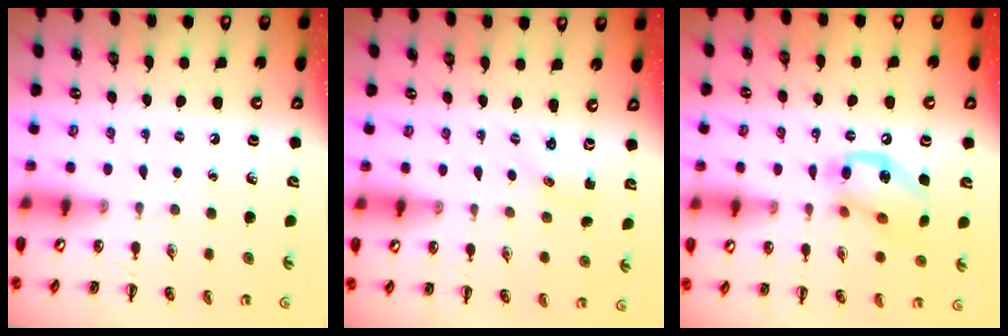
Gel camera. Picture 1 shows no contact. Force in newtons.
{"total": 0.8, "press": 0.8, "slide": 0.3}
{"total": 13.5, "press": 13.1, "slide": 3.1}